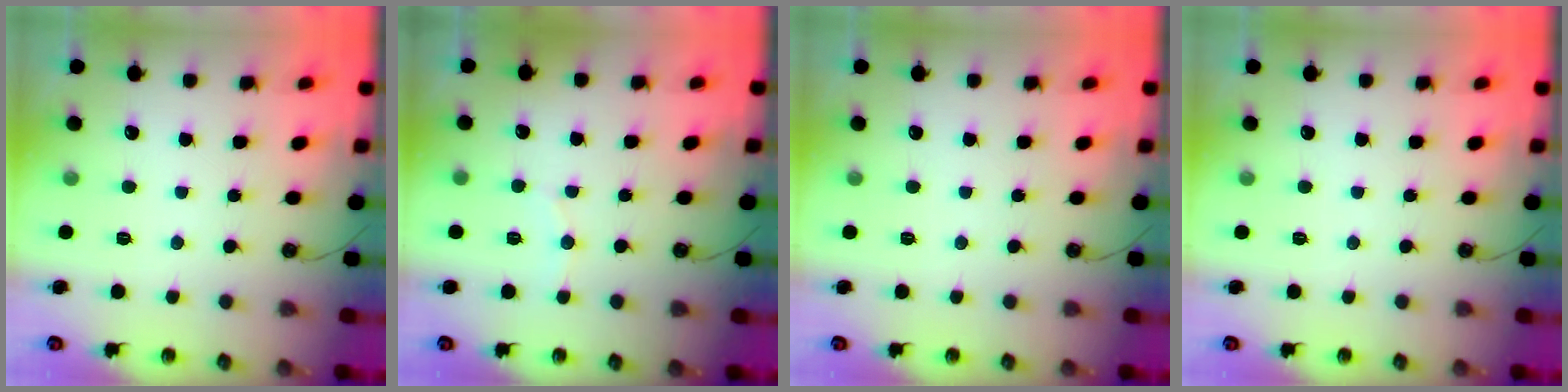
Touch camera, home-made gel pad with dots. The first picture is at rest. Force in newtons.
{"total": 5.8, "press": 5.5, "slide": 1.7}
{"total": 0.0}
{"total": 0.0}